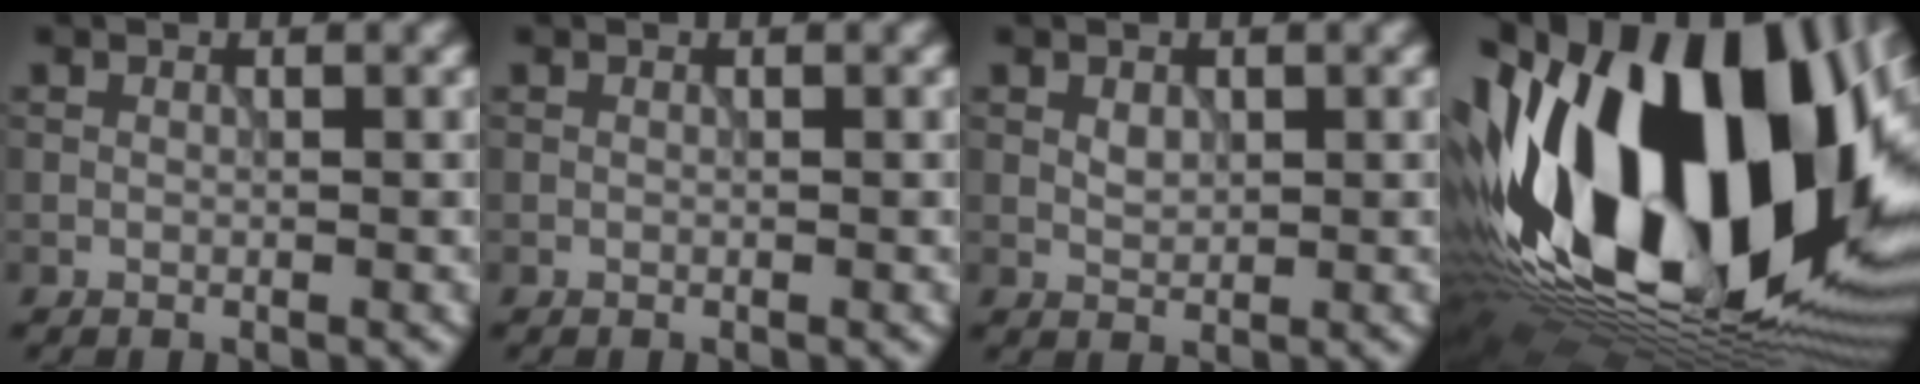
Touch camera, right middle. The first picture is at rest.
{"total": 0.0}
{"total": 1.1, "force": [0.2, 0.8, 0.7], "torque": [-0.017, -0.002, 0.006]}
{"total": 22.0, "force": [-0.5, 12.7, 18.0], "torque": [-0.347, -0.022, -0.008]}